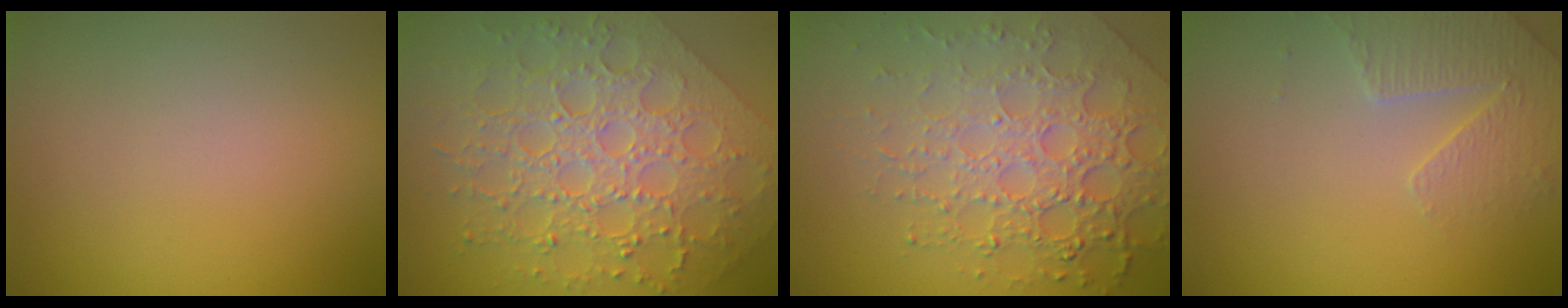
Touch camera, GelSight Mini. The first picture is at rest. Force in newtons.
{"total": 8.4, "press": 6.1, "slide": 5.8}
{"total": 8.0, "press": 5.5, "slide": 5.9}
{"total": 3.2, "press": 3.1, "slide": 0.8}